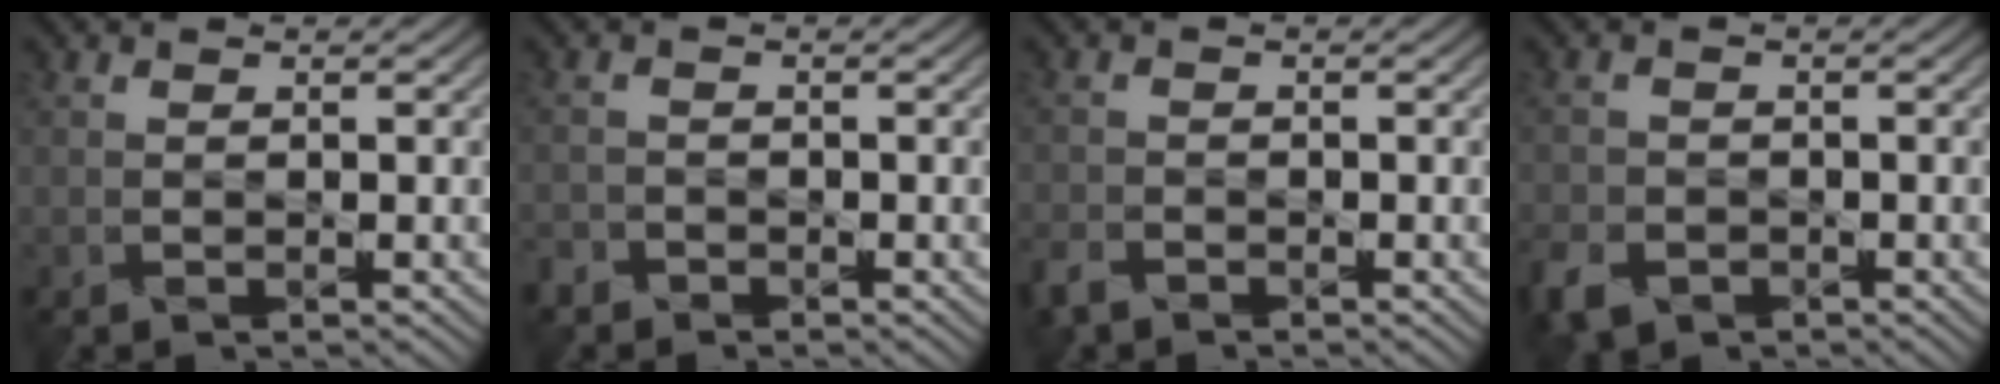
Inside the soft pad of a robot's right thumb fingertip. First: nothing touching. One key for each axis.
{"total": 1.8, "fx": -1.5, "fy": 1.0, "fz": 0.2, "tx": -0.005, "ty": -0.002, "tz": -0.037}
{"total": 2.6, "fx": -2.1, "fy": 1.2, "fz": 1.0, "tx": -0.028, "ty": -0.010, "tz": -0.053}
{"total": 4.4, "fx": -2.7, "fy": 2.9, "fz": 1.9, "tx": -0.051, "ty": -0.010, "tz": -0.058}